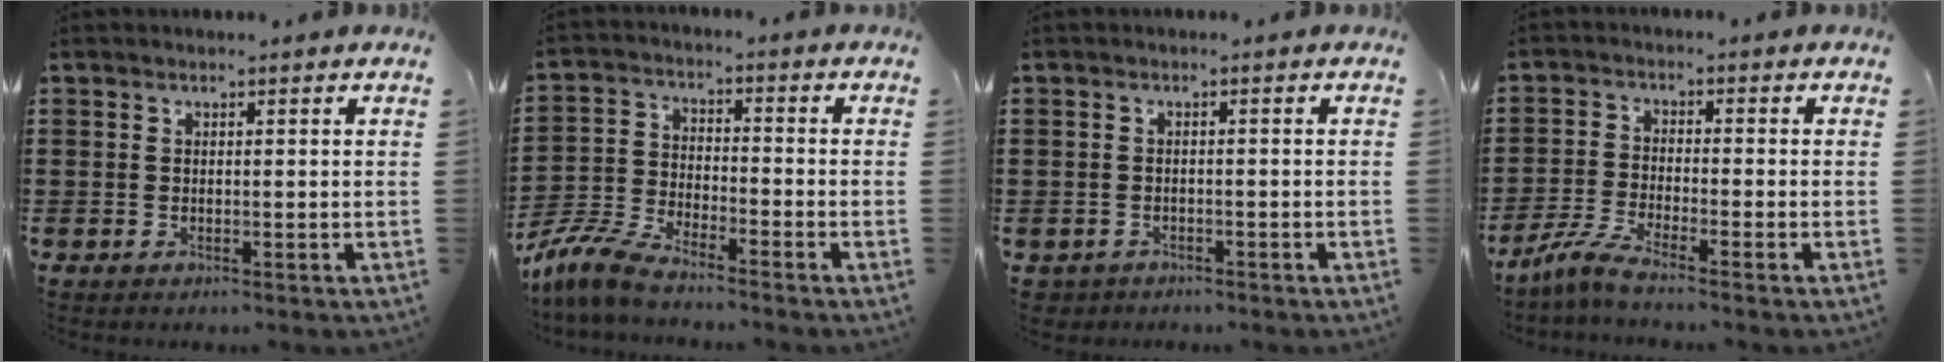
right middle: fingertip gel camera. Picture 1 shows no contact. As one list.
[{"total": 6.9, "force": [-6.5, 0.9, 2.4], "torque": [-0.073, -0.002, -0.134]}, {"total": 1.3, "force": [-1.2, 0.5, -0.1], "torque": [-0.003, 0.001, -0.029]}, {"total": 4.3, "force": [-3.6, 0.0, 2.3], "torque": [-0.067, -0.014, -0.077]}]